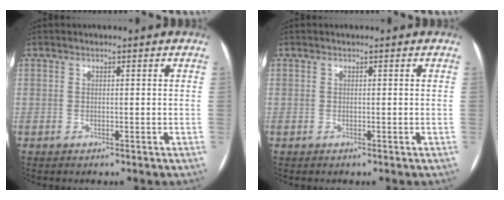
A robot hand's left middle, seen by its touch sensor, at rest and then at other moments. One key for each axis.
{"total": 0.0}